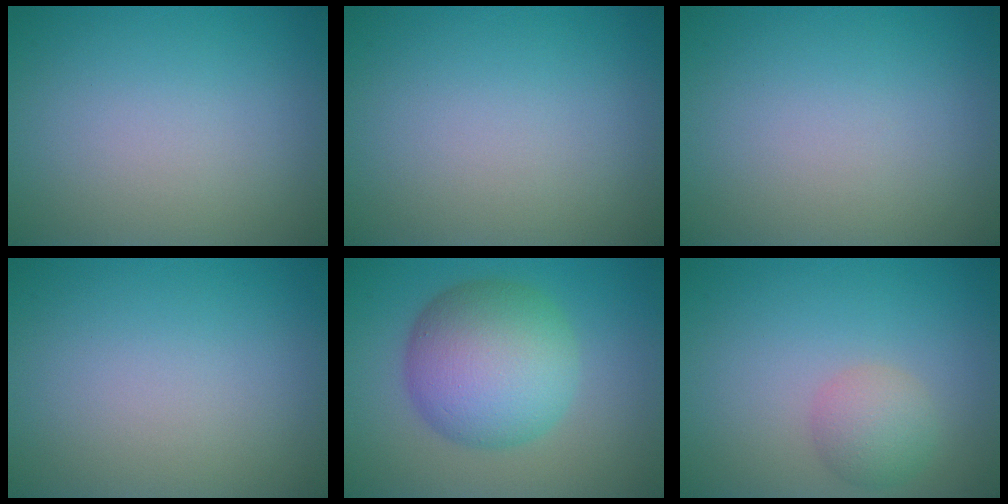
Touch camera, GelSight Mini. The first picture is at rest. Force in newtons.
{"total": 0.0}
{"total": 0.0}
{"total": 0.0}
{"total": 8.9, "press": 8.9, "slide": 0.3}
{"total": 2.6, "press": 2.6, "slide": 0.1}